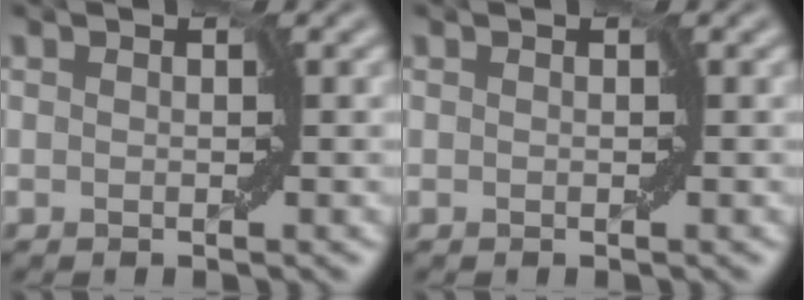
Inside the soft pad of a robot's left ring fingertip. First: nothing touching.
{"total": 0.0}